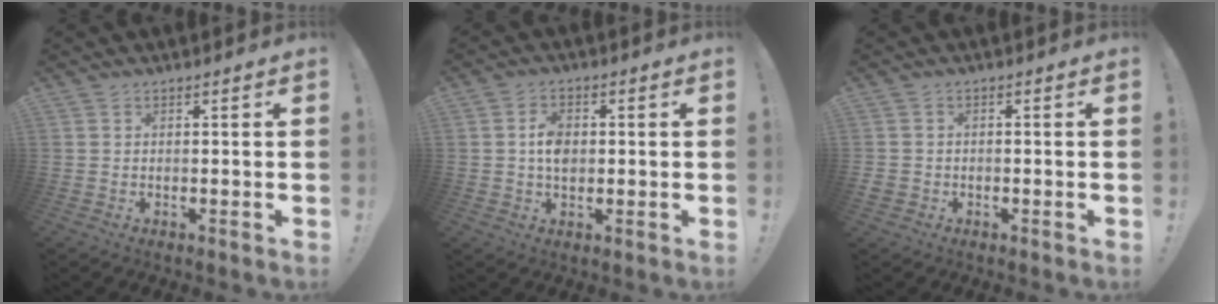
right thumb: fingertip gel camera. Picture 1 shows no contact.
{"total": 5.7, "force": [0.2, 4.0, 4.0], "torque": [-0.054, 0.005, 0.003]}
{"total": 2.0, "force": [-0.7, 1.8, 0.6], "torque": [-0.008, 0.002, -0.012]}